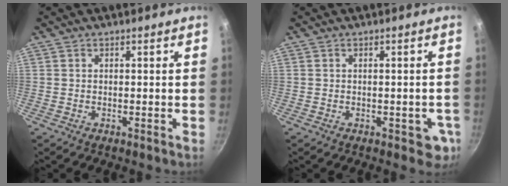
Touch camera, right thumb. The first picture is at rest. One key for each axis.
{"total": 4.4, "fx": -1.3, "fy": 2.5, "fz": 3.4, "tx": -0.021, "ty": 0.005, "tz": -0.013}